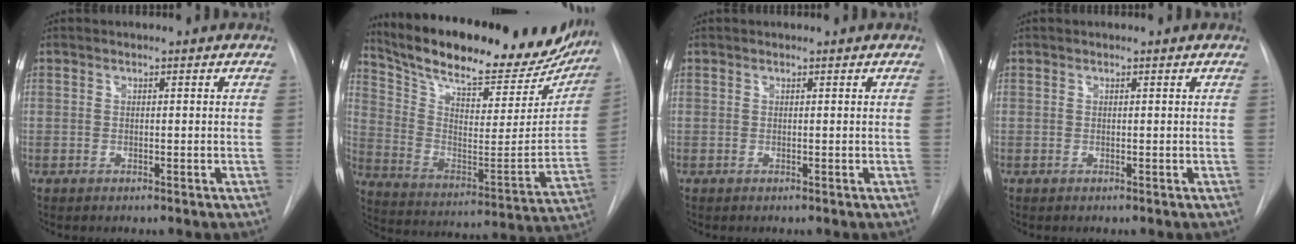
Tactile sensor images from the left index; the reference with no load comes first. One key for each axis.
{"total": 28.8, "fx": 24.5, "fy": 8.0, "fz": 12.9, "tx": -0.210, "ty": -0.031, "tz": 0.343}
{"total": 0.0}
{"total": 0.0}